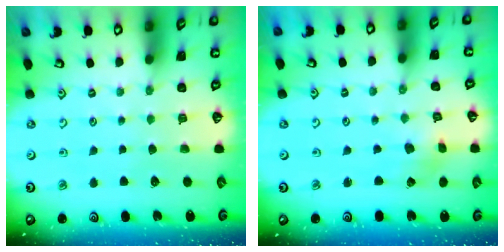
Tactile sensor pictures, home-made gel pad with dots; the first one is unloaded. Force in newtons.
{"total": 2.6, "press": 2.5, "slide": 0.5}